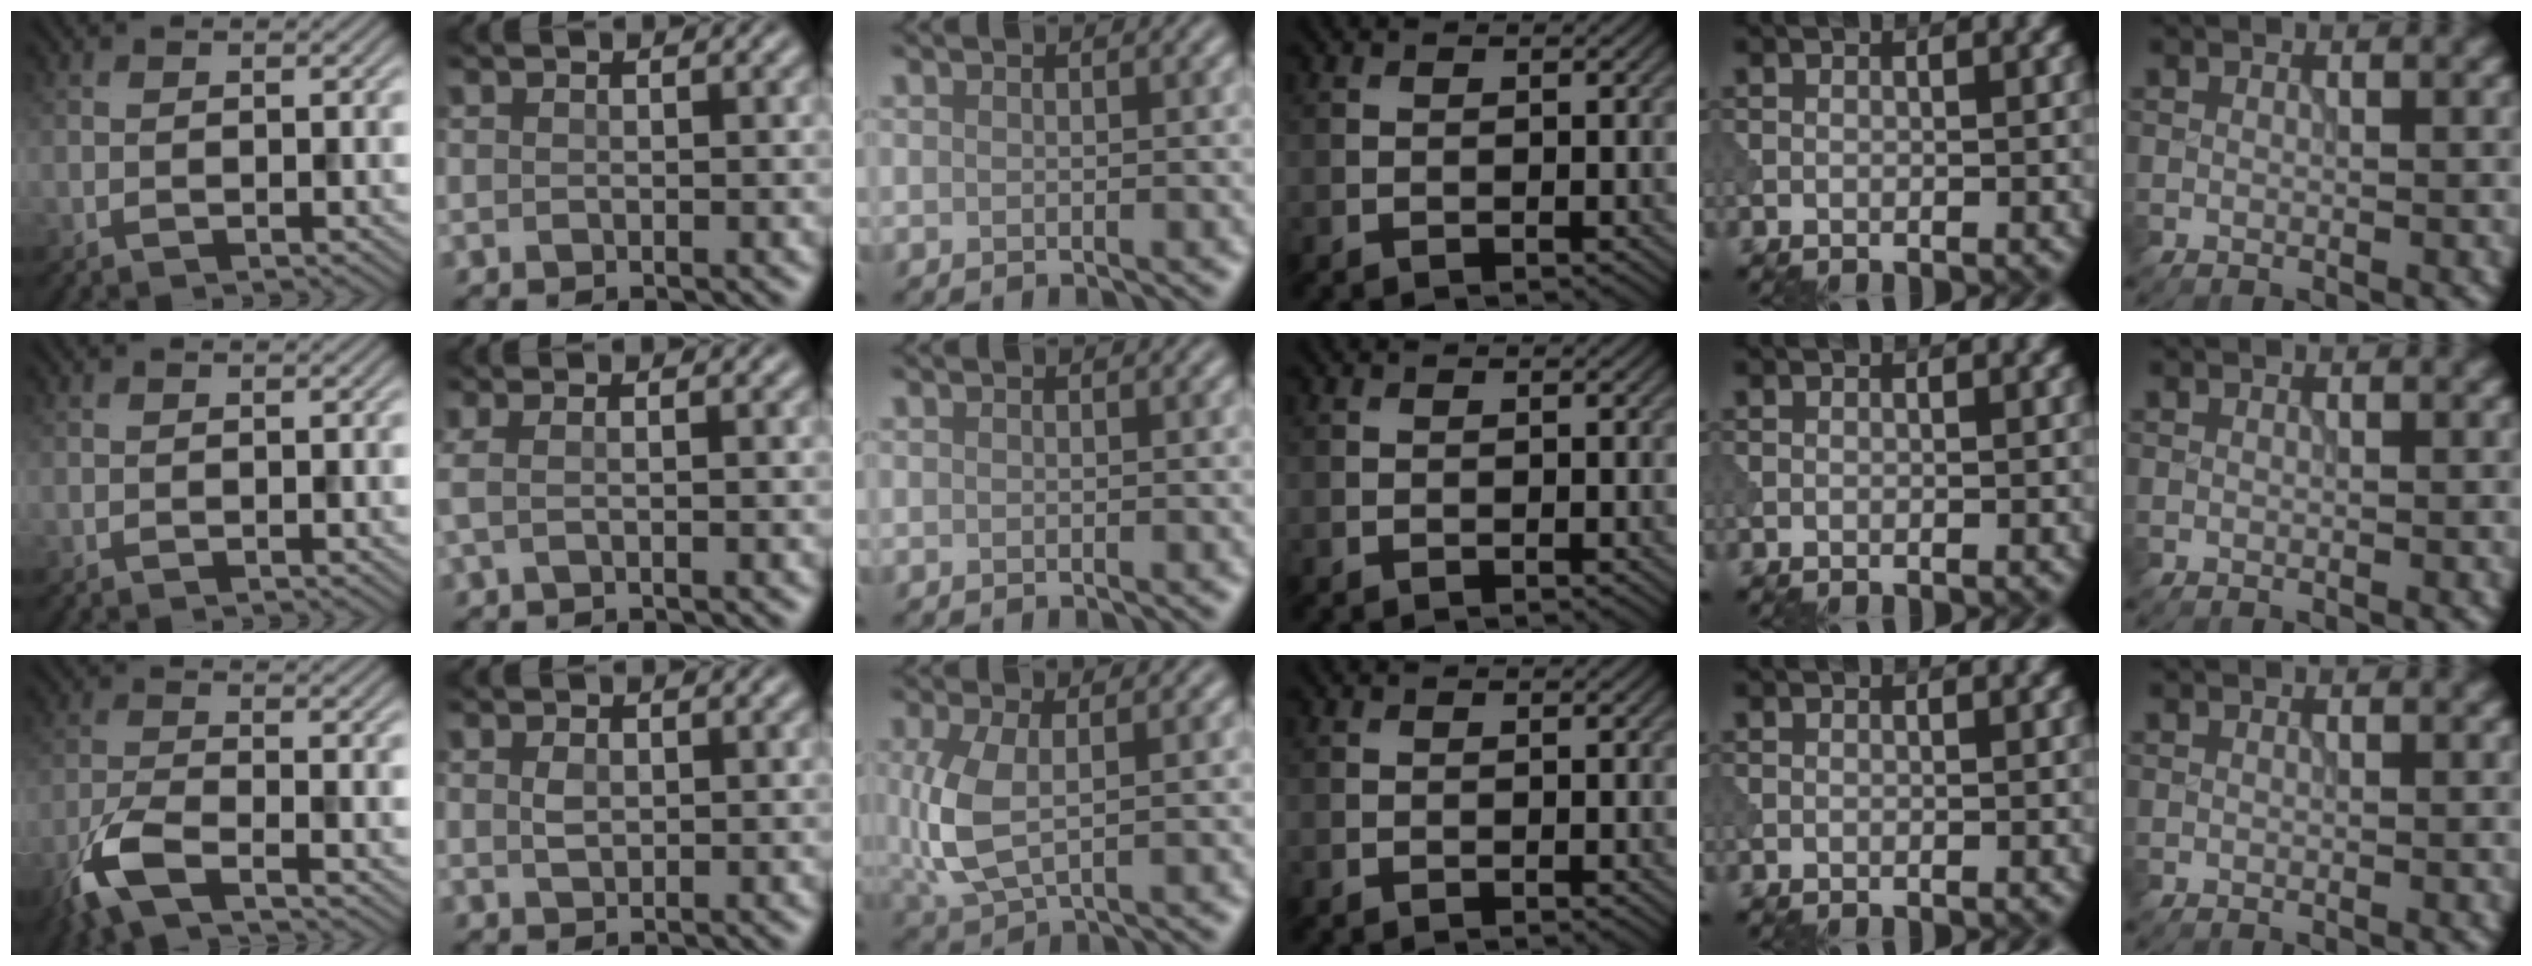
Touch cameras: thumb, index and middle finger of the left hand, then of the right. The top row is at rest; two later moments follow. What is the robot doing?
{"motion": "wipe", "object": "makeup brush"}